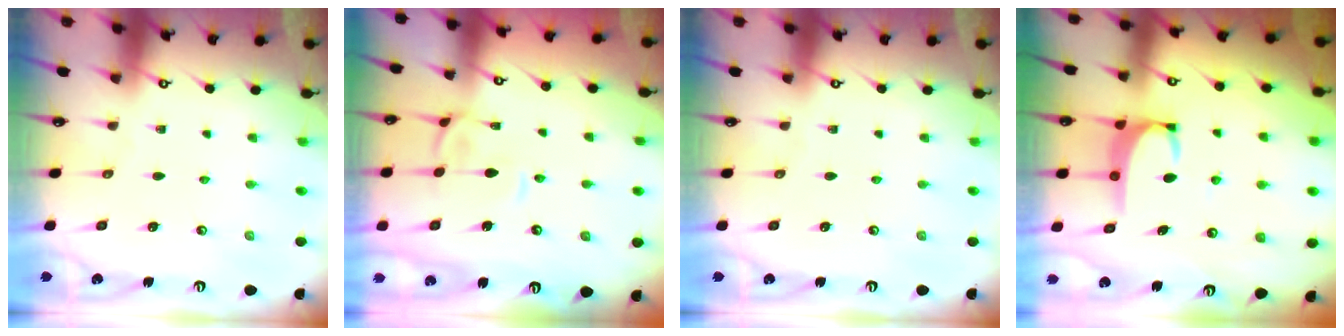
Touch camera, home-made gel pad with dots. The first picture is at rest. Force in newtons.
{"total": 1.1, "press": 0.9, "slide": 0.6}
{"total": 0.0}
{"total": 2.9, "press": 2.8, "slide": 0.5}